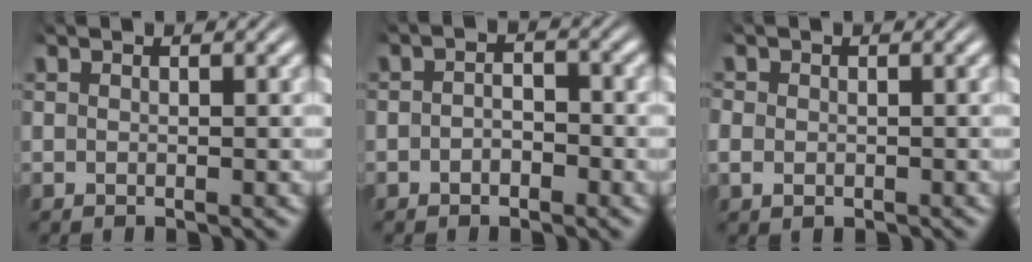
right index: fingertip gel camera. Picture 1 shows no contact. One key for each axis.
{"total": 1.9, "fx": -1.1, "fy": 1.2, "fz": 1.0, "tx": -0.008, "ty": -0.003, "tz": -0.022}
{"total": 2.1, "fx": -0.7, "fy": 1.8, "fz": 0.7, "tx": -0.025, "ty": -0.011, "tz": -0.009}